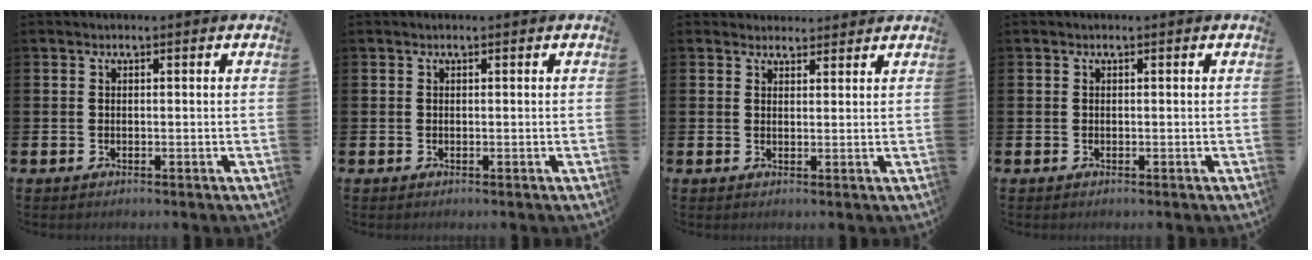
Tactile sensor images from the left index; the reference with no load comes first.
{"total": 0.0}
{"total": 2.6, "force": [2.4, 0.8, -0.2], "torque": [0.009, -0.011, 0.043]}
{"total": 0.0}